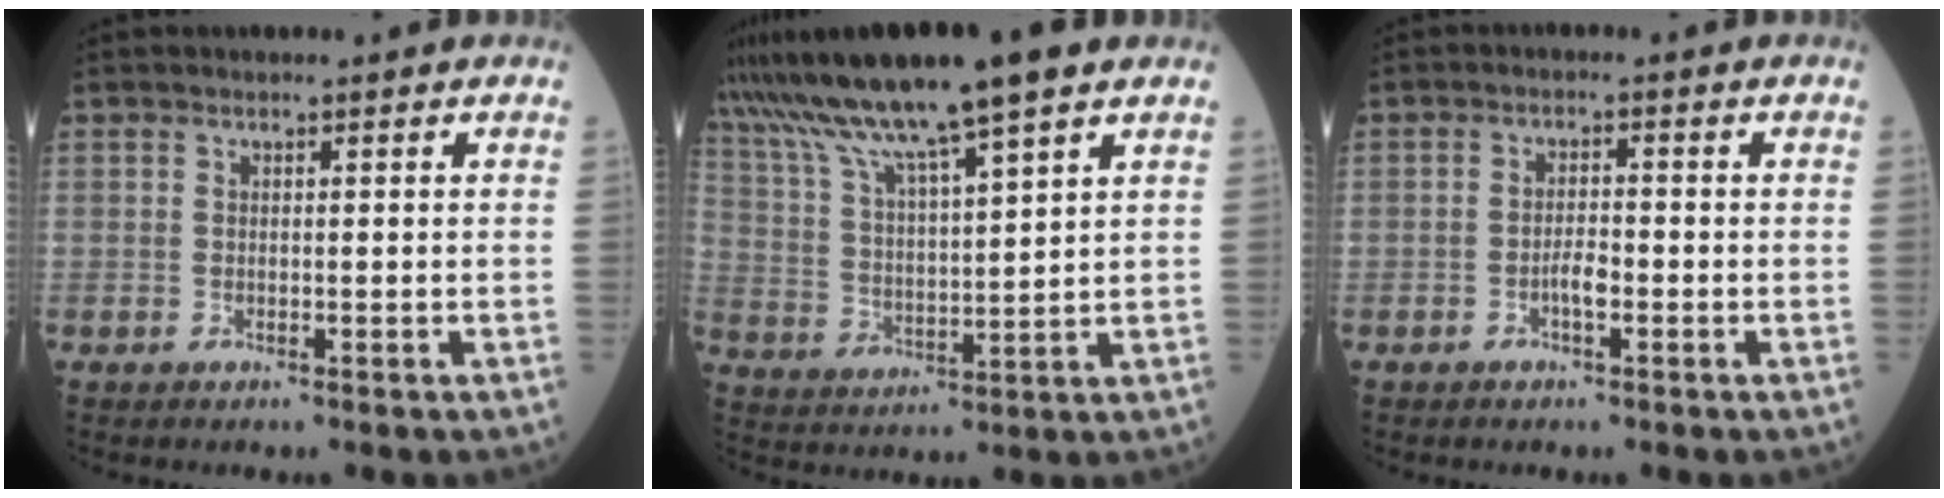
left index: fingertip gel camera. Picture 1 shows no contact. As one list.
[{"total": 15.2, "force": [11.3, 0.4, 10.2], "torque": [-0.187, 0.023, 0.202]}, {"total": 2.2, "force": [-1.0, 0.6, 1.9], "torque": [-0.033, 0.003, -0.018]}]